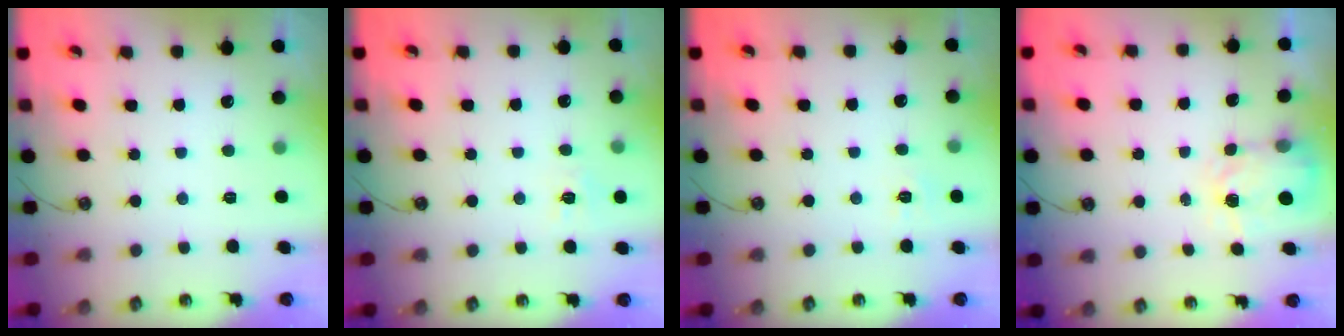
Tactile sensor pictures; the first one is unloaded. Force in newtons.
{"total": 6.6, "press": 6.6, "slide": 0.6}
{"total": 5.0, "press": 5.0, "slide": 0.6}
{"total": 4.0, "press": 3.9, "slide": 0.7}